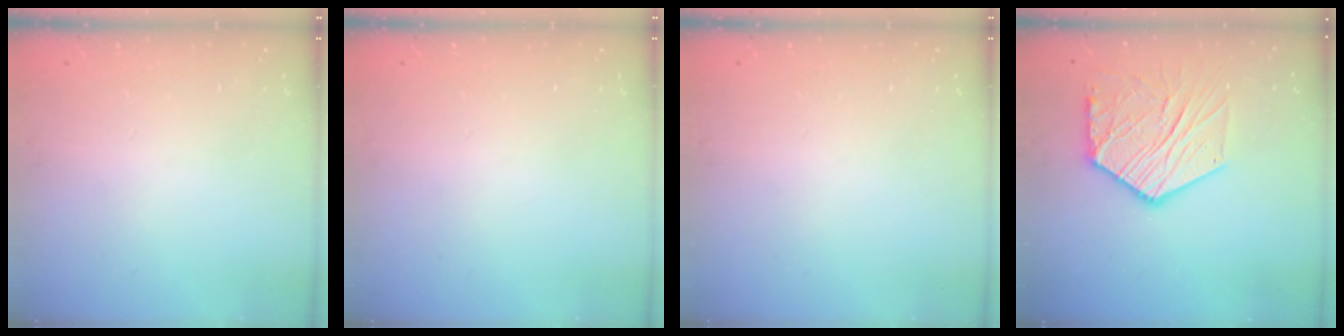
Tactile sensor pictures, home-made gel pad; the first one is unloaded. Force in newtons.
{"total": 0.0}
{"total": 0.0}
{"total": 16.7, "press": 16.7, "slide": 1.4}